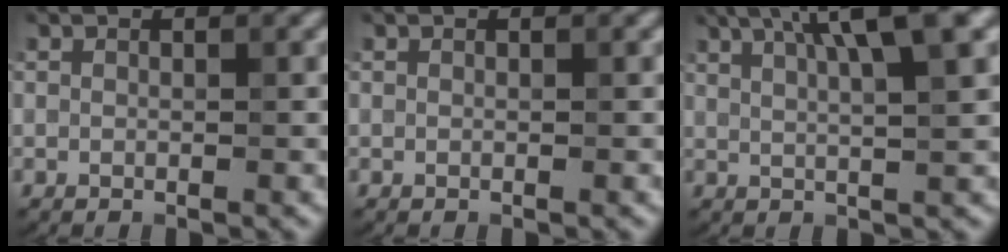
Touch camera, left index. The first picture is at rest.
{"total": 0.0}
{"total": 7.9, "force": [3.8, 1.8, 6.7], "torque": [-0.079, 0.027, 0.050]}